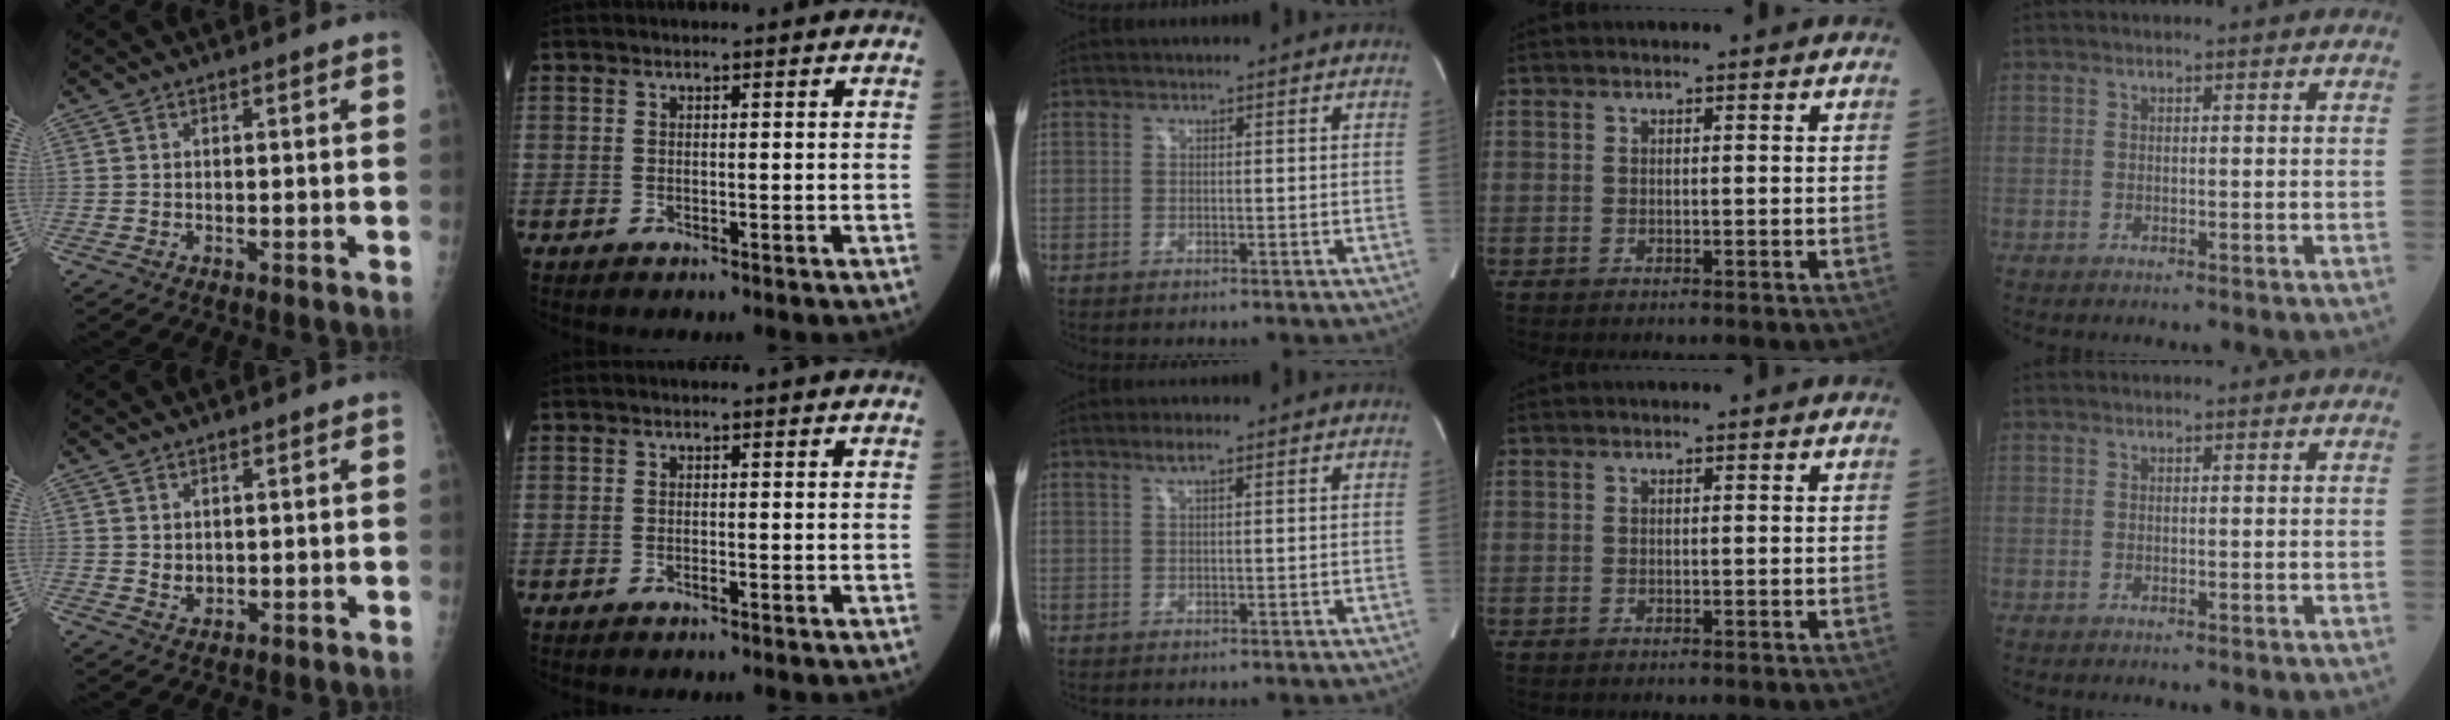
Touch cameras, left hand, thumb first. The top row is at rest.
{"thumb": {"total": 2.4, "force": [1.2, 1.6, 1.4], "torque": [-0.016, -0.012, 0.029]}, "middle": {"total": 2.0, "force": [1.3, 0.3, 1.5], "torque": [-0.035, 0.004, 0.024]}}